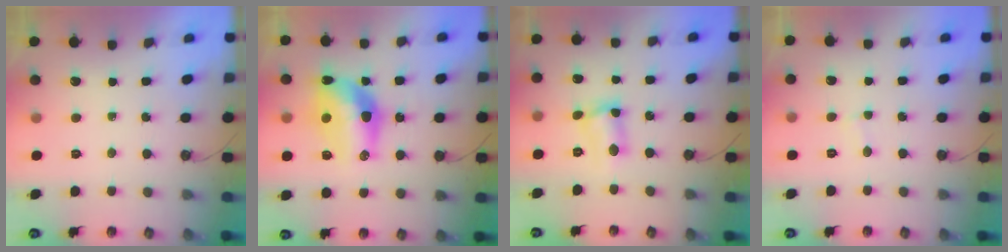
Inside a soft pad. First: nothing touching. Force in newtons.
{"total": 14.4, "press": 14.2, "slide": 1.8}
{"total": 5.7, "press": 5.7, "slide": 0.6}
{"total": 2.0, "press": 2.0, "slide": 0.2}